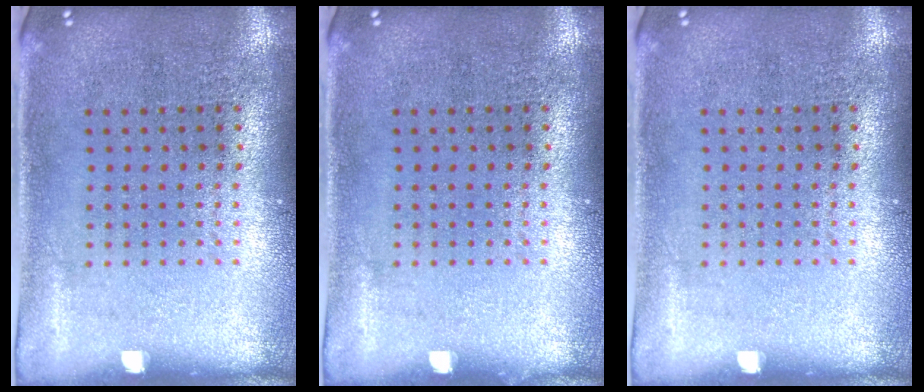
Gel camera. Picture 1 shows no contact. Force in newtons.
{"total": 0.0}
{"total": 0.0}